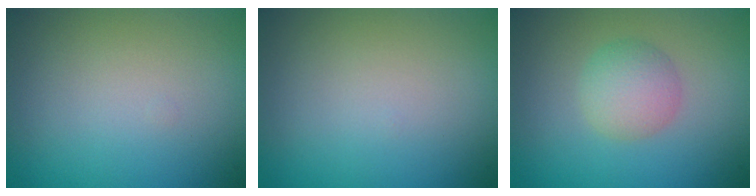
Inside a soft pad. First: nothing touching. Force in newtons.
{"total": 0.0}
{"total": 2.9, "press": 2.9, "slide": 0.1}